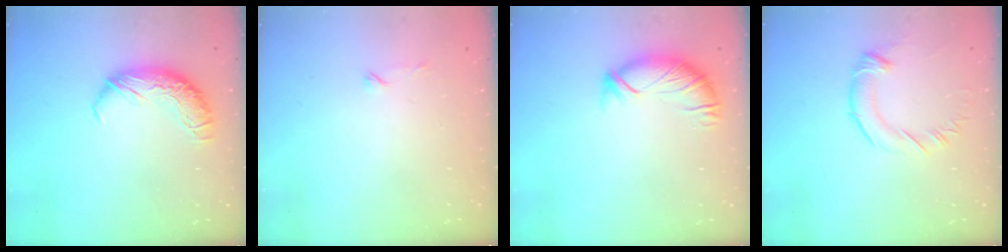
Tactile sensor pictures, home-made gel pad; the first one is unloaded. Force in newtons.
{"total": 8.3, "press": 8.2, "slide": 0.8}
{"total": 3.2, "press": 3.0, "slide": 0.8}
{"total": 2.5, "press": 2.4, "slide": 0.7}